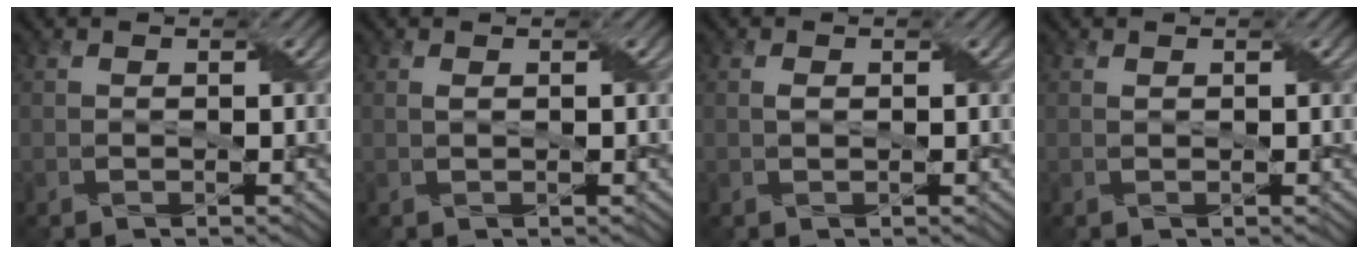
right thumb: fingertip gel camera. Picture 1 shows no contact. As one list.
[{"total": 0.5, "force": [0.3, 0.2, 0.4], "torque": [-0.013, 0.004, 0.005]}, {"total": 0.8, "force": [0.2, 0.5, 0.6], "torque": [-0.014, 0.003, 0.003]}, {"total": 0.0}]